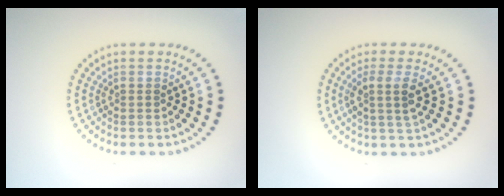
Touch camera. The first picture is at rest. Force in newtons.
{"total": 2.4, "press": 1.8, "slide": 1.6}